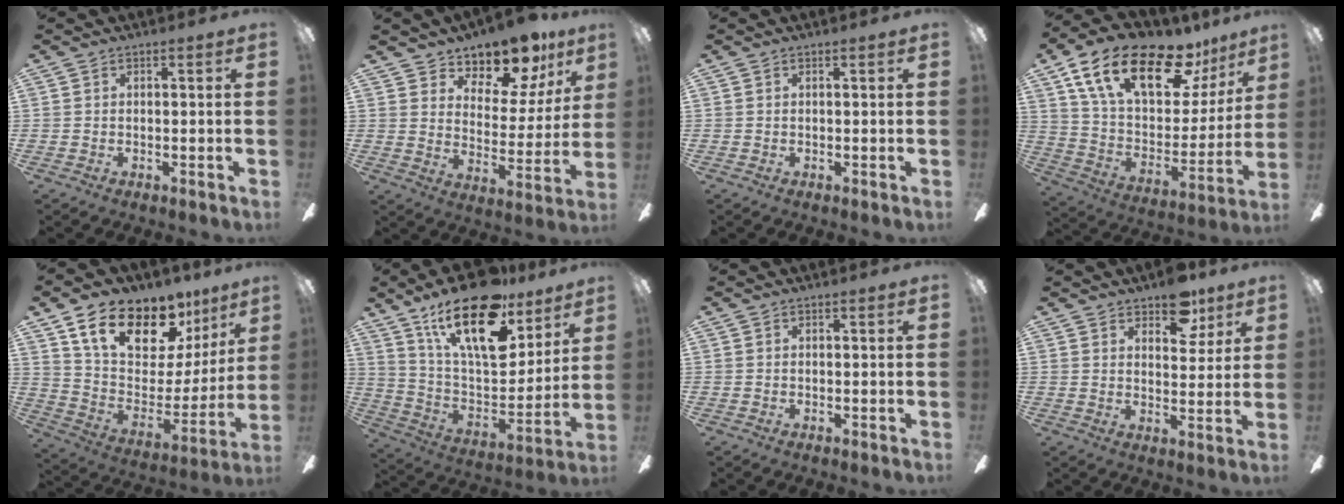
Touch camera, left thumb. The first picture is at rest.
{"total": 11.4, "force": [10.0, 4.6, 2.9], "torque": [-0.049, -0.086, 0.179]}
{"total": 0.0}
{"total": 24.1, "force": [15.1, 10.6, 15.5], "torque": [-0.273, -0.079, 0.258]}
{"total": 19.2, "force": [13.4, 9.5, 9.9], "torque": [-0.167, -0.084, 0.236]}
{"total": 25.6, "force": [16.0, 10.7, 16.9], "torque": [-0.287, -0.092, 0.274]}
{"total": 0.0}
{"total": 8.5, "force": [6.2, 4.5, 3.8], "torque": [-0.035, -0.026, 0.106]}